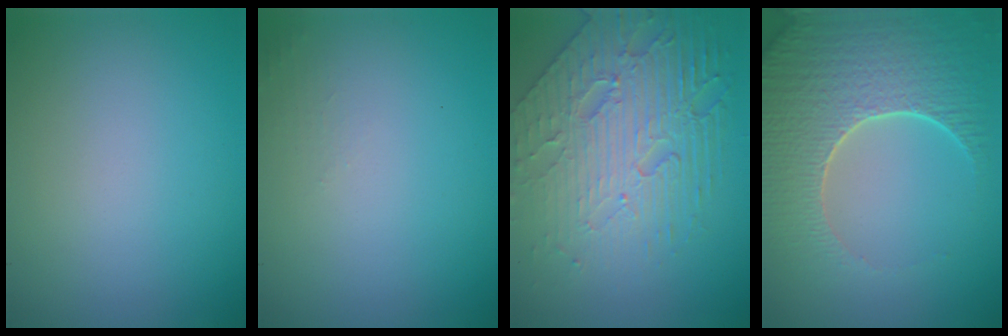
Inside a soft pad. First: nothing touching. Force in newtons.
{"total": 0.7, "press": 0.6, "slide": 0.1}
{"total": 8.1, "press": 5.6, "slide": 5.9}
{"total": 6.9, "press": 5.6, "slide": 3.9}